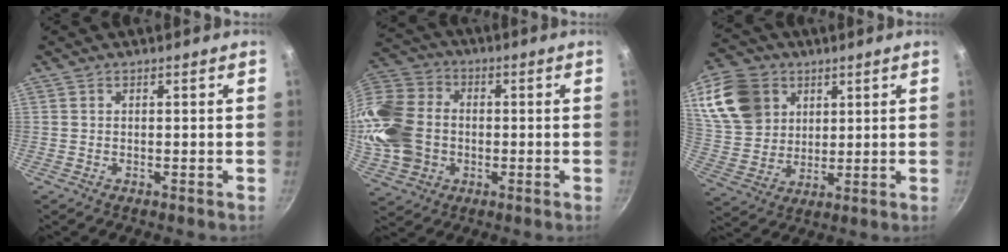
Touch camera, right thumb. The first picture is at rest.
{"total": 19.1, "force": [-1.7, 15.4, 11.2], "torque": [-0.230, 0.029, -0.034]}
{"total": 15.6, "force": [6.4, 12.1, 7.3], "torque": [-0.122, -0.010, 0.130]}